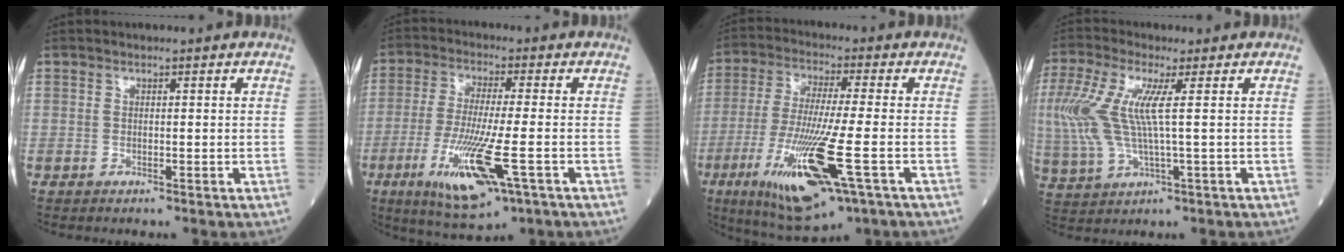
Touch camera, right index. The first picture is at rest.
{"total": 12.8, "force": [-4.8, 1.6, 11.8], "torque": [-0.234, -0.034, -0.082]}
{"total": 16.4, "force": [-6.2, 1.7, 15.1], "torque": [-0.314, -0.042, -0.106]}
{"total": 10.5, "force": [1.5, 2.3, 10.1], "torque": [-0.256, 0.010, 0.030]}